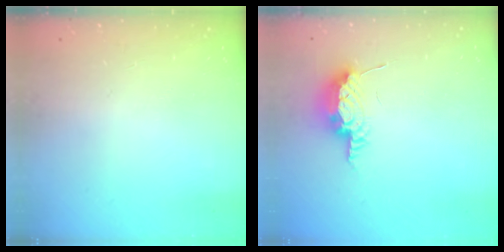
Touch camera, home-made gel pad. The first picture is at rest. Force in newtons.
{"total": 14.0, "press": 10.7, "slide": 9.0}